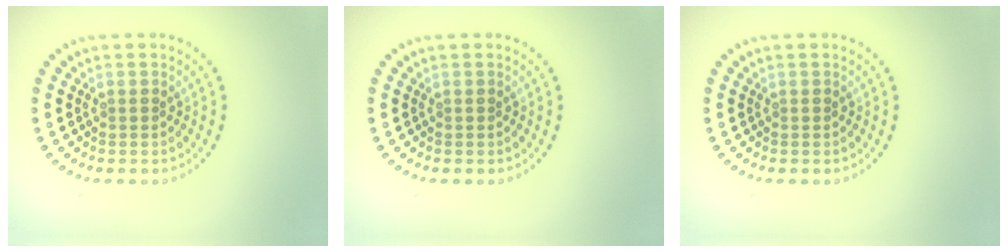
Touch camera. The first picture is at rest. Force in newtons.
{"total": 0.0}
{"total": 0.0}